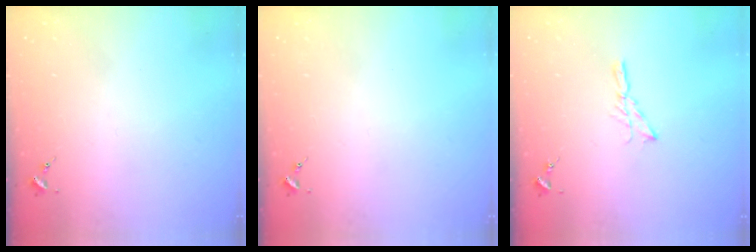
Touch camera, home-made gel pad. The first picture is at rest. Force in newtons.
{"total": 0.0}
{"total": 5.8, "press": 5.7, "slide": 0.6}